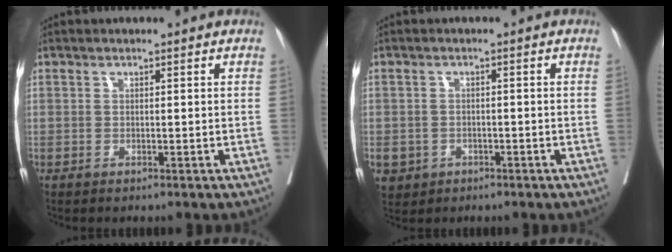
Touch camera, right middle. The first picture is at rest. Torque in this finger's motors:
{"motor_torque": [1.07, -1.07, 1.05, 0.21]}